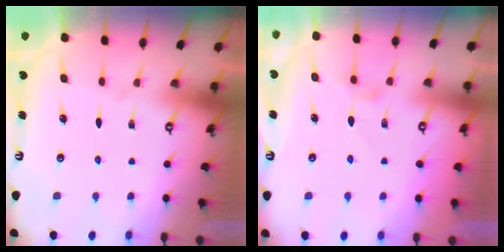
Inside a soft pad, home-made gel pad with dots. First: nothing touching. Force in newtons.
{"total": 2.7, "press": 2.7, "slide": 0.3}